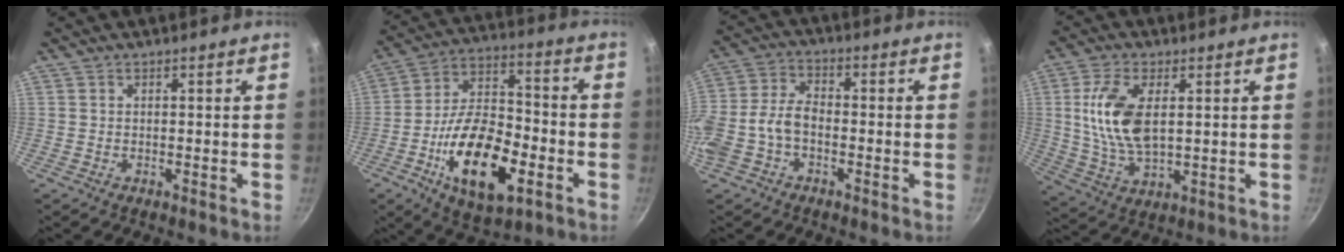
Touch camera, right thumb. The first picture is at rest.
{"total": 20.4, "force": [-7.1, 10.0, 16.4], "torque": [-0.267, 0.033, -0.125]}
{"total": 9.0, "force": [-3.0, 5.4, 6.6], "torque": [-0.141, 0.034, -0.070]}
{"total": 12.6, "force": [2.2, 6.5, 10.6], "torque": [-0.204, -0.008, 0.047]}